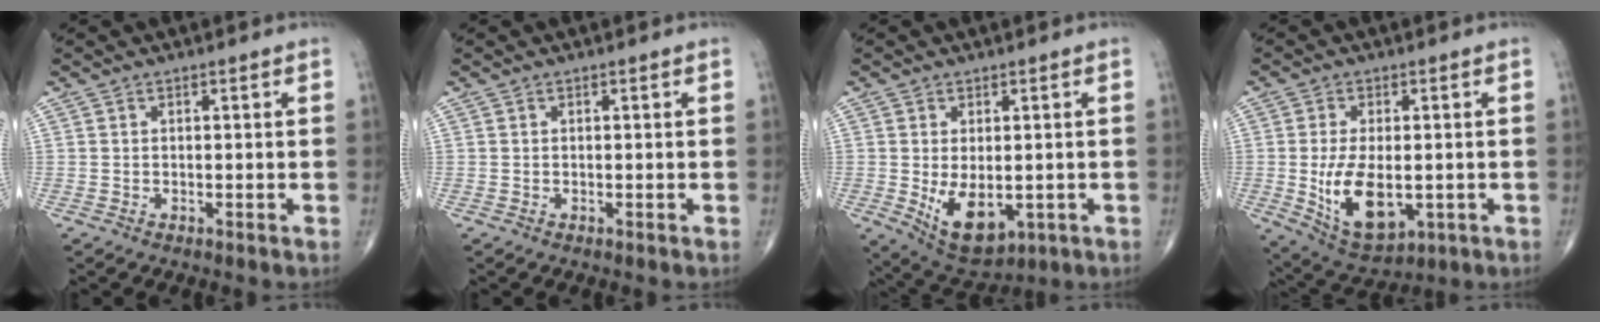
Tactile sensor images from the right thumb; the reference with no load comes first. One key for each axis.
{"total": 0.0}
{"total": 9.8, "fx": -1.6, "fy": 5.6, "fz": 7.9, "tx": -0.118, "ty": -0.014, "tz": -0.006}
{"total": 12.6, "fx": -1.8, "fy": 6.8, "fz": 10.5, "tx": -0.177, "ty": -0.013, "tz": -0.012}